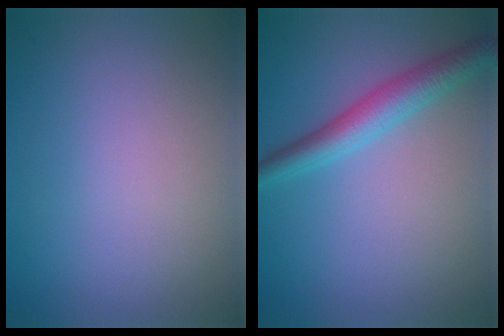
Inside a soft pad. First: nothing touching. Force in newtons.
{"total": 3.6, "press": 3.6, "slide": 0.1}